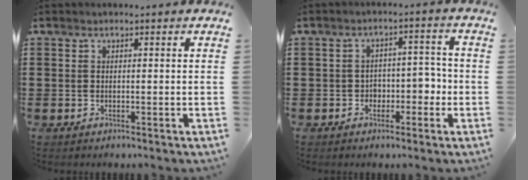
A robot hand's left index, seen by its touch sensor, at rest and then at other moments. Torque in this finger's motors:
{"motor_torque": [0.13, 0.12, 0.32, 0.02]}